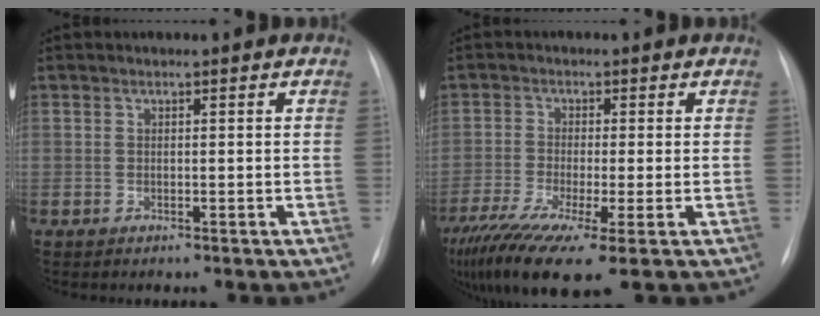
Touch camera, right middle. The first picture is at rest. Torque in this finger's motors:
{"motor_torque": [1.25, -0.88, 0.25, 0.18]}